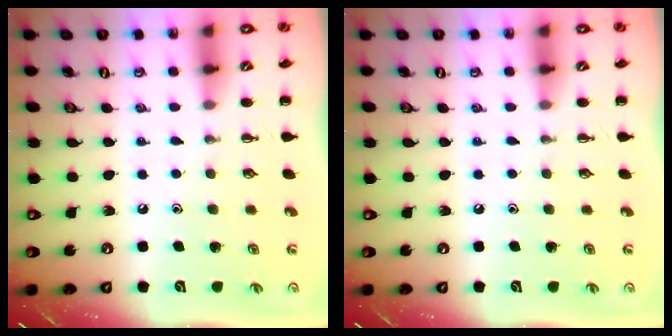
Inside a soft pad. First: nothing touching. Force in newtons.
{"total": 0.0}